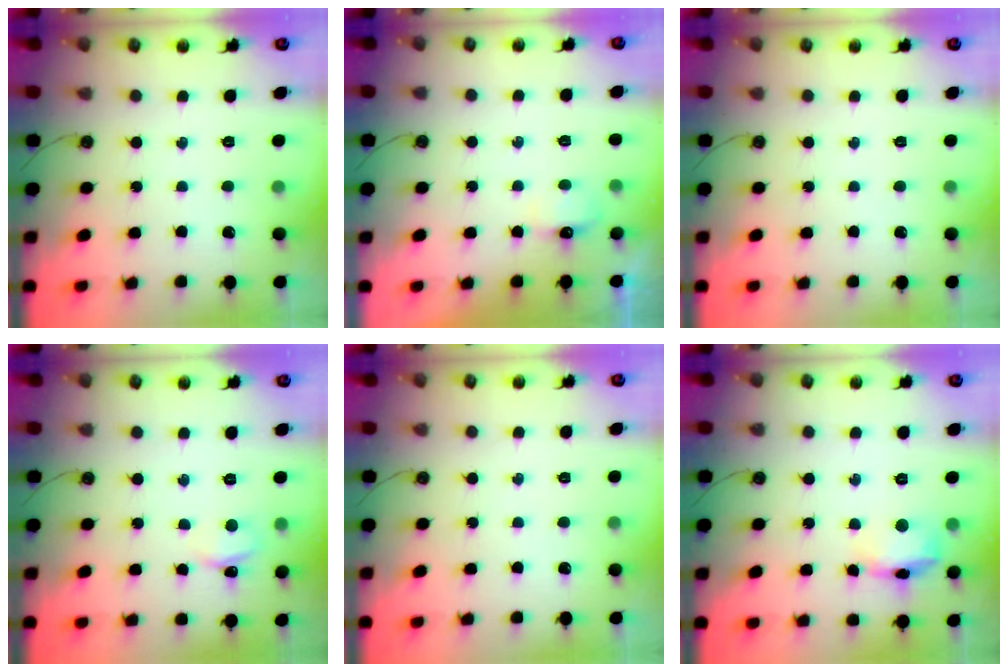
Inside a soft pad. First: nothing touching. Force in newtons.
{"total": 5.4, "press": 5.3, "slide": 1.0}
{"total": 0.0}
{"total": 2.5, "press": 2.5, "slide": 0.4}
{"total": 0.0}
{"total": 11.9, "press": 11.9, "slide": 1.0}